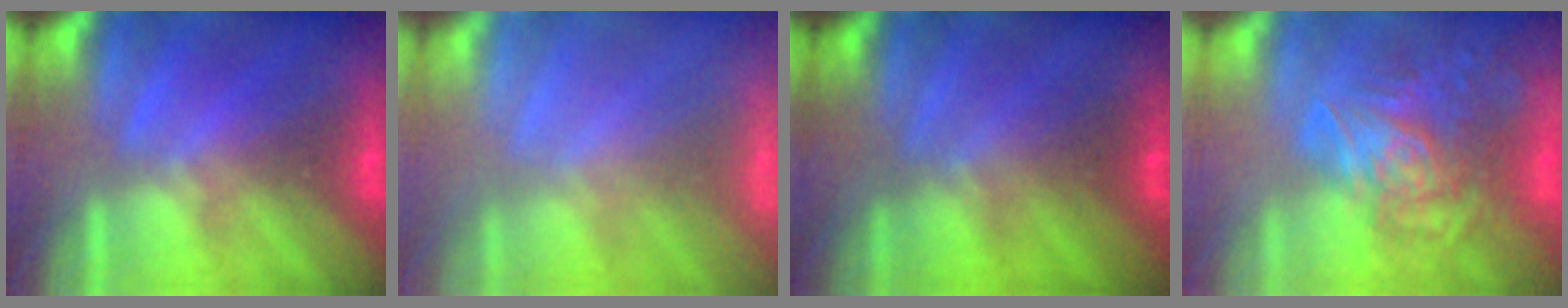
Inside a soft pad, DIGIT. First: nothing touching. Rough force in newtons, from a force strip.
{"total": 5.5}
{"total": 1.9}
{"total": 5.5}